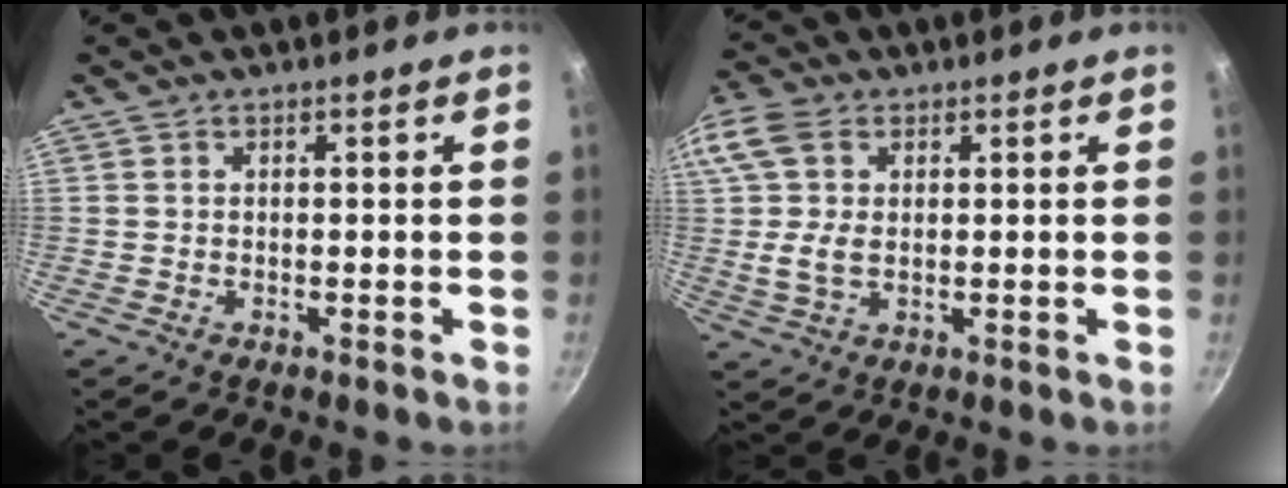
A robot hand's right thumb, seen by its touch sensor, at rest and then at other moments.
{"total": 9.1, "force": [1.8, 5.9, 6.8], "torque": [-0.133, 0.007, 0.027]}